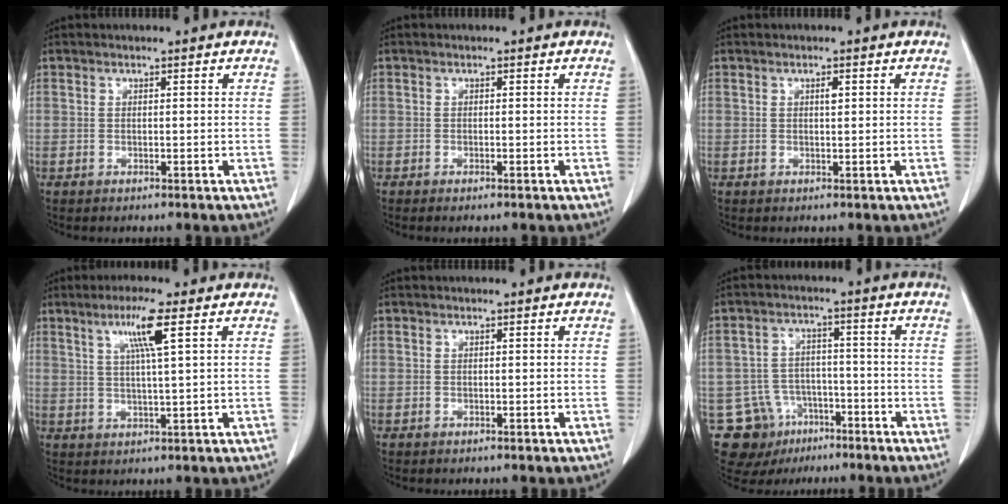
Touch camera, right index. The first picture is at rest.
{"total": 0.9, "force": [-0.7, 0.0, 0.5], "torque": [-0.012, -0.002, -0.010]}
{"total": 0.9, "force": [0.3, 0.2, 0.8], "torque": [-0.014, 0.000, 0.004]}
{"total": 6.1, "force": [2.7, -0.6, 5.4], "torque": [-0.102, 0.000, 0.050]}
{"total": 0.0}
{"total": 11.3, "force": [-6.4, 9.1, 2.1], "torque": [-0.049, 0.034, -0.091]}